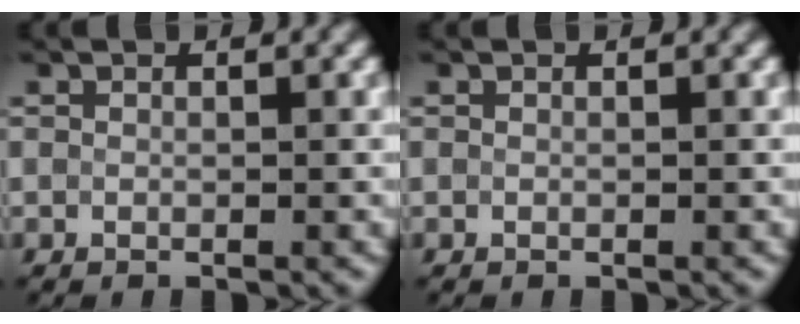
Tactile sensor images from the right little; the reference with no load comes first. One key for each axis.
{"total": 0.0}